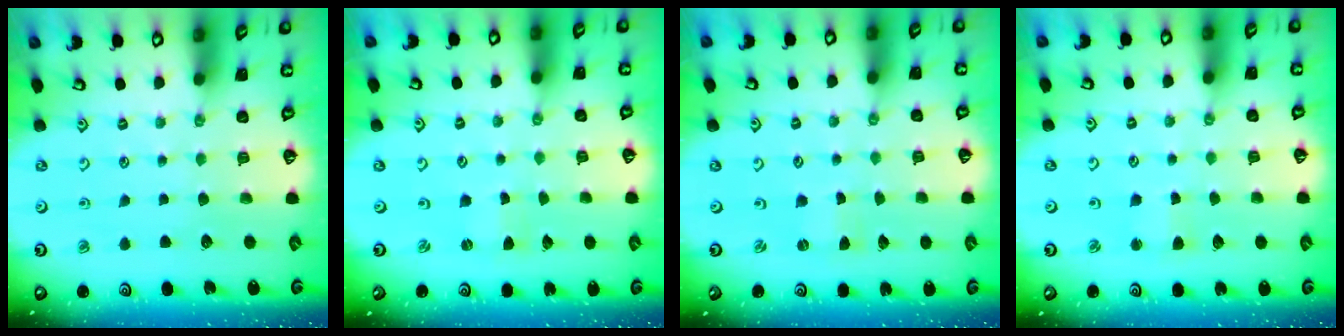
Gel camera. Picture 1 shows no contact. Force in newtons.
{"total": 0.0}
{"total": 0.0}
{"total": 2.6, "press": 2.6, "slide": 0.4}